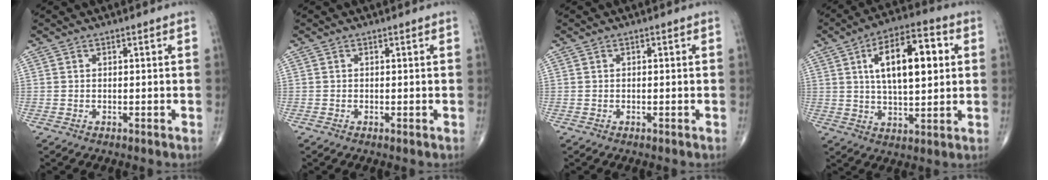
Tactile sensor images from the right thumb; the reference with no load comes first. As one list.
[{"total": 0.0}, {"total": 0.0}, {"total": 15.8, "force": [3.7, 7.0, 13.7], "torque": [-0.204, 0.008, 0.057]}]